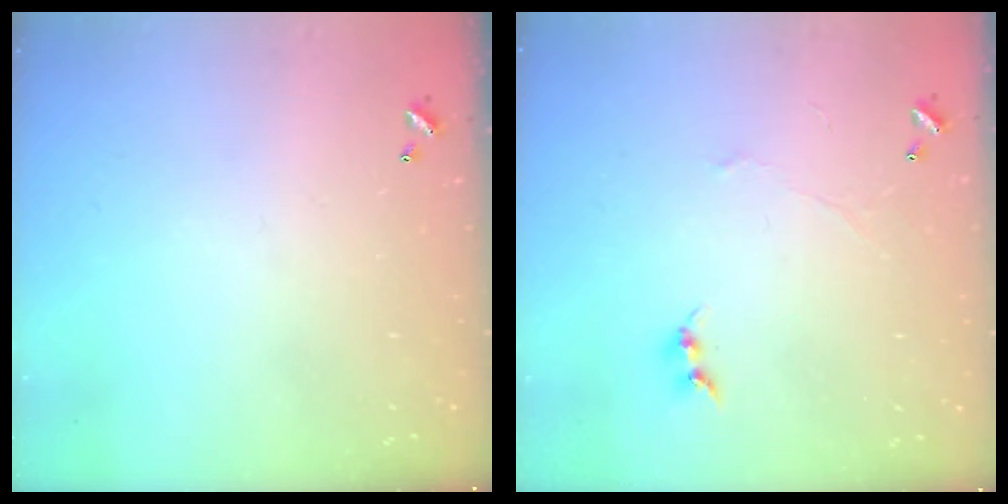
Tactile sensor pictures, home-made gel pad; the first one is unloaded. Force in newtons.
{"total": 1.5, "press": 1.4, "slide": 0.5}